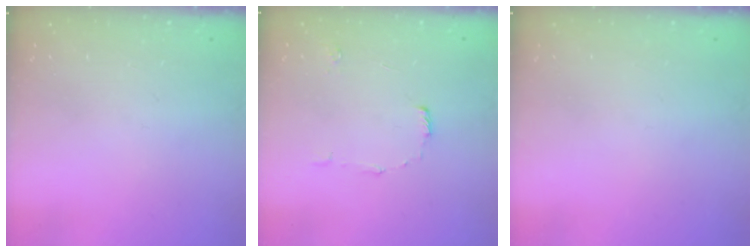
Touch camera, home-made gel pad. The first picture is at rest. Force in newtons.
{"total": 6.0, "press": 5.9, "slide": 0.5}
{"total": 0.0}